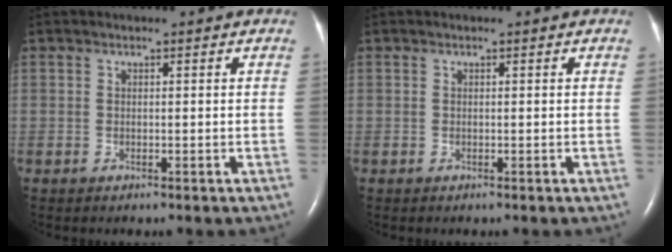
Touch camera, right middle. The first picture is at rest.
{"total": 0.0}